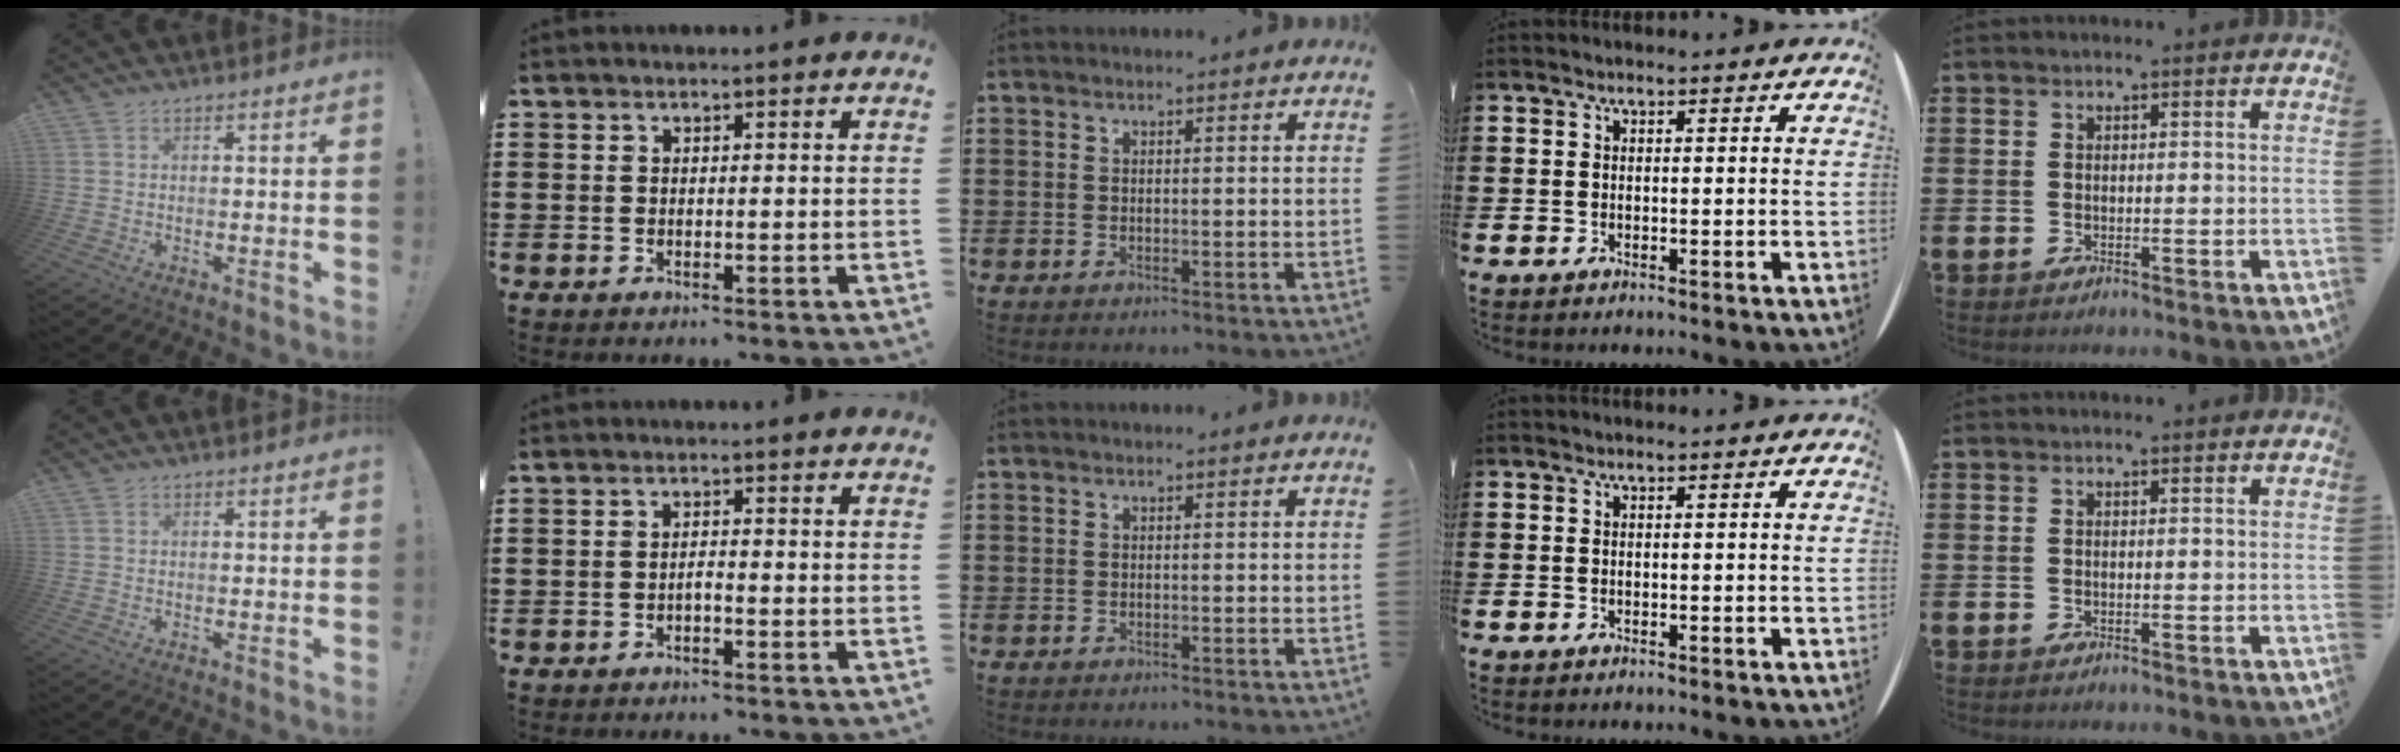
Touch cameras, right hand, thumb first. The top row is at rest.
{"index": {"total": 1.0, "force": [-0.6, 0.1, 0.7], "torque": [-0.015, -0.002, -0.012]}}